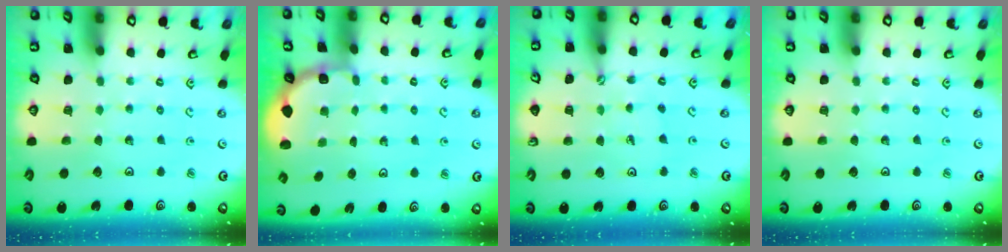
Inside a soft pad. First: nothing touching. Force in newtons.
{"total": 1.8, "press": 1.6, "slide": 0.7}
{"total": 1.2, "press": 1.2, "slide": 0.2}
{"total": 0.0}